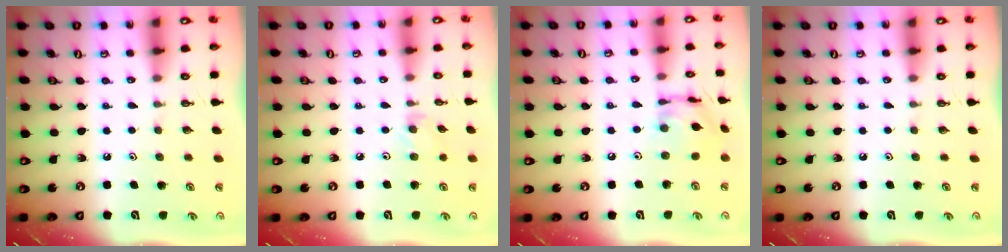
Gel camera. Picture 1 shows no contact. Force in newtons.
{"total": 3.6, "press": 3.6, "slide": 0.5}
{"total": 12.0, "press": 12.0, "slide": 0.9}
{"total": 0.0}